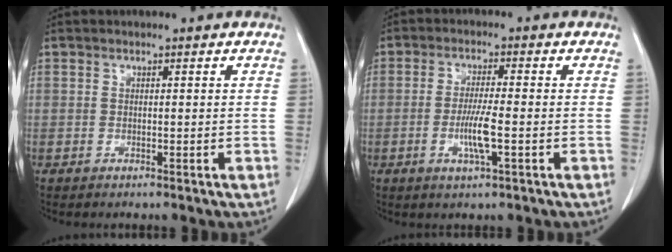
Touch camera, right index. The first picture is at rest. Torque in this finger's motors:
{"motor_torque": [0.84, 0.01, 0.40, 0.10]}